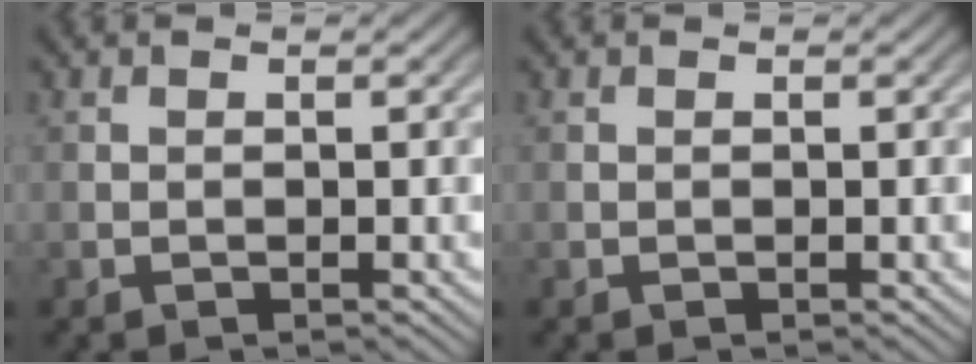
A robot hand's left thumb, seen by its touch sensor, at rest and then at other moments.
{"total": 0.0}